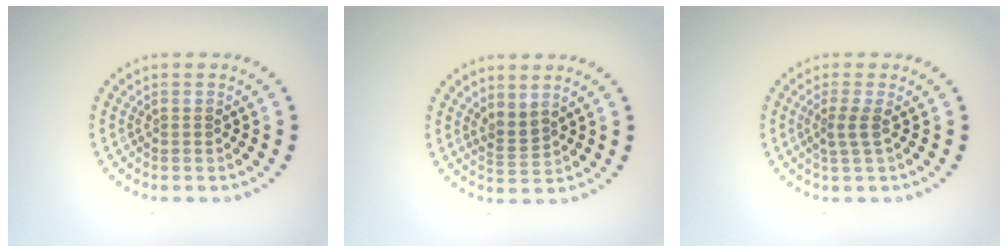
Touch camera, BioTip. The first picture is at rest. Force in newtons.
{"total": 1.8, "press": 1.3, "slide": 1.2}
{"total": 1.7, "press": 1.2, "slide": 1.2}